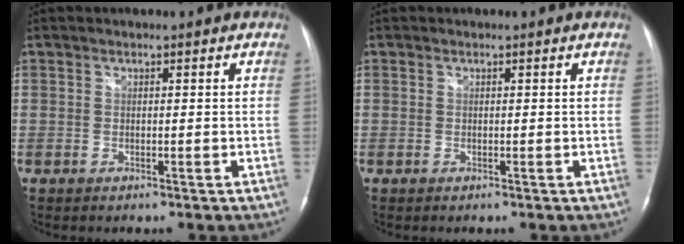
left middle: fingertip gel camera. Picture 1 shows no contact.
{"total": 0.0}